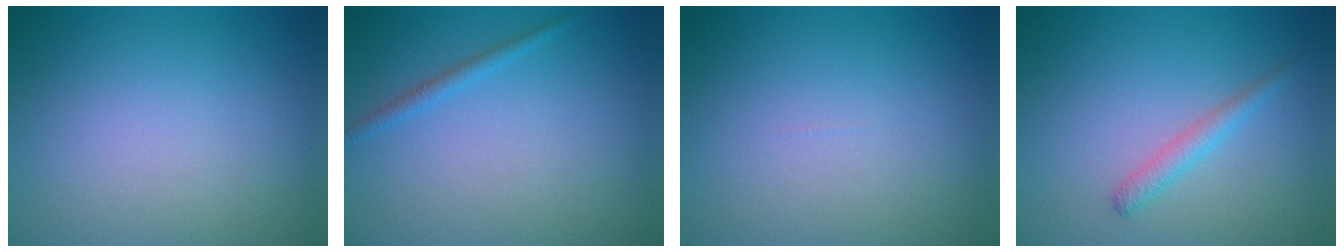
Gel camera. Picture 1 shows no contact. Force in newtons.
{"total": 1.1, "press": 1.0, "slide": 0.1}
{"total": 0.0}
{"total": 1.6, "press": 1.6, "slide": 0.1}